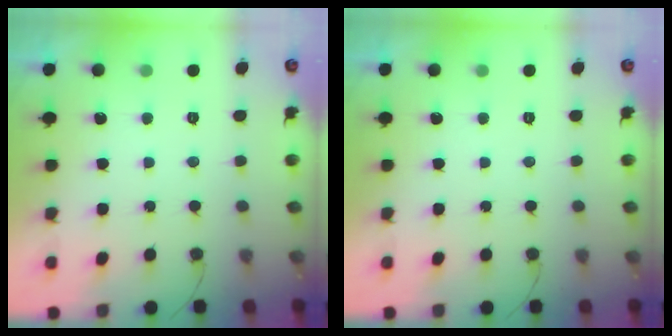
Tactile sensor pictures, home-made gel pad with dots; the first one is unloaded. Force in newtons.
{"total": 0.0}